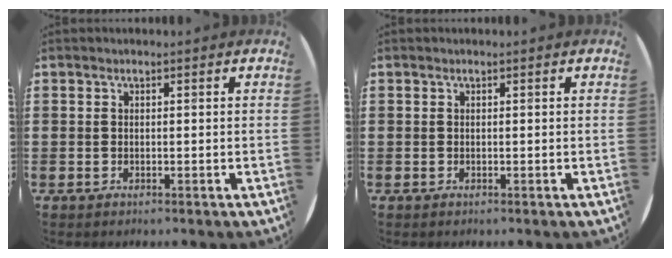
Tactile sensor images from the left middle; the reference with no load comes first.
{"total": 0.0}